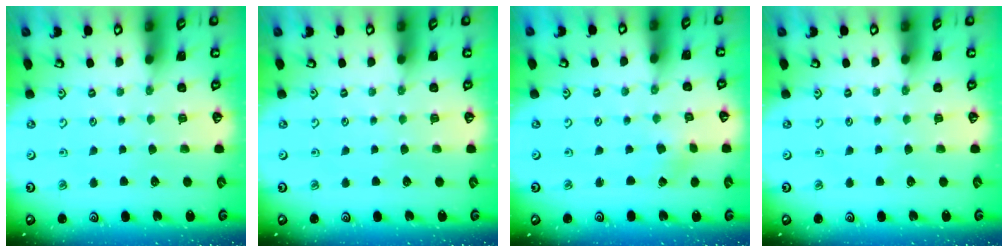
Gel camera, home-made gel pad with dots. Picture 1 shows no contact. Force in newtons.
{"total": 0.0}
{"total": 0.0}
{"total": 0.0}